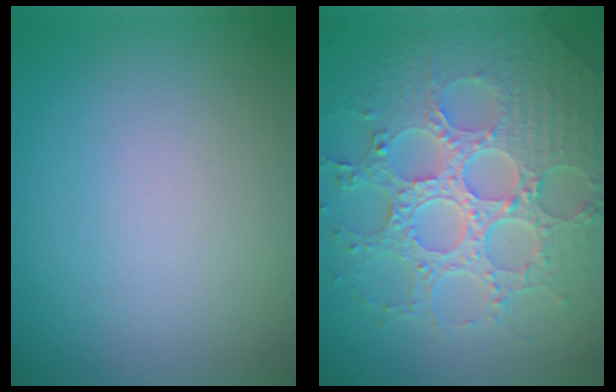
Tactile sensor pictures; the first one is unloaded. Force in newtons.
{"total": 8.3, "press": 6.1, "slide": 5.6}